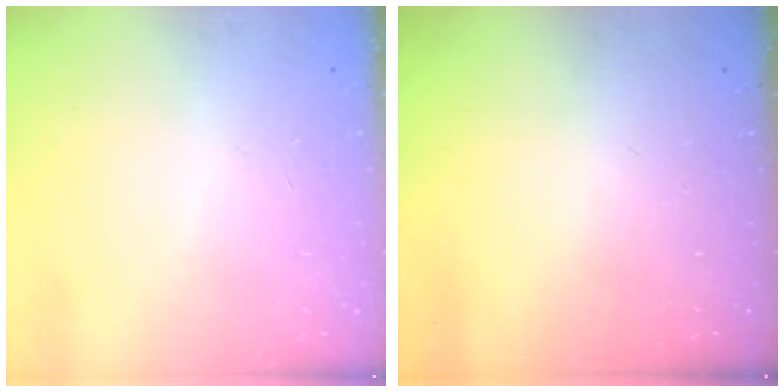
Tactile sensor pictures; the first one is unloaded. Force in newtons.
{"total": 0.0}